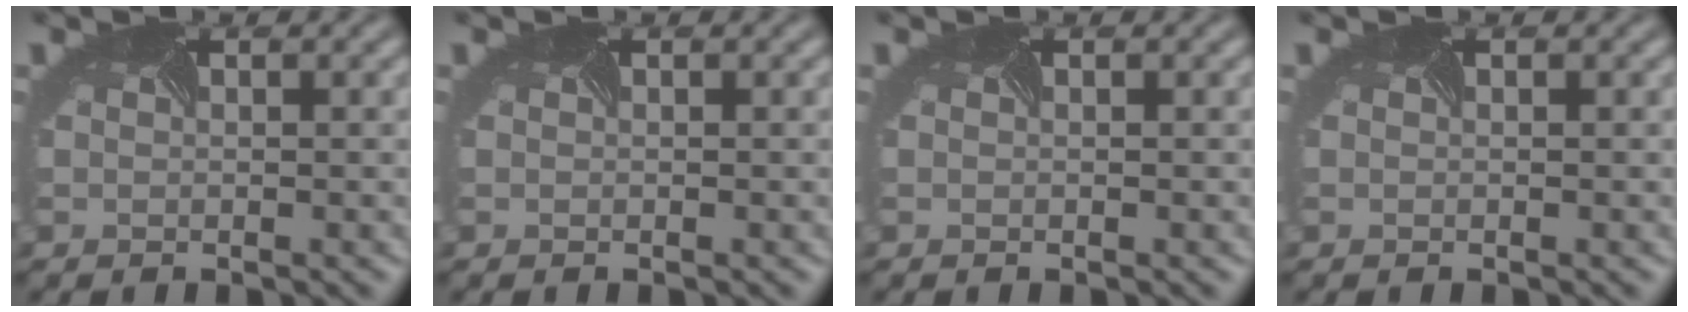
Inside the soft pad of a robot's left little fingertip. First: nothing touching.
{"total": 0.0}
{"total": 0.0}
{"total": 0.0}